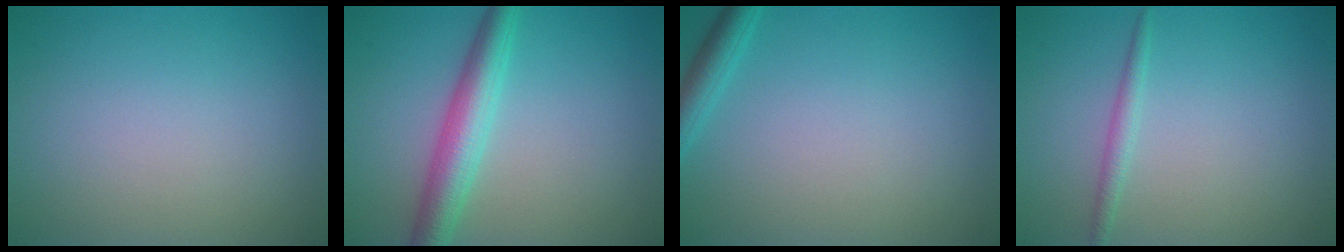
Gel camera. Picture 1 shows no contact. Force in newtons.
{"total": 4.4, "press": 4.4, "slide": 0.2}
{"total": 2.1, "press": 2.1, "slide": 0.1}
{"total": 1.3, "press": 1.3, "slide": 0.1}